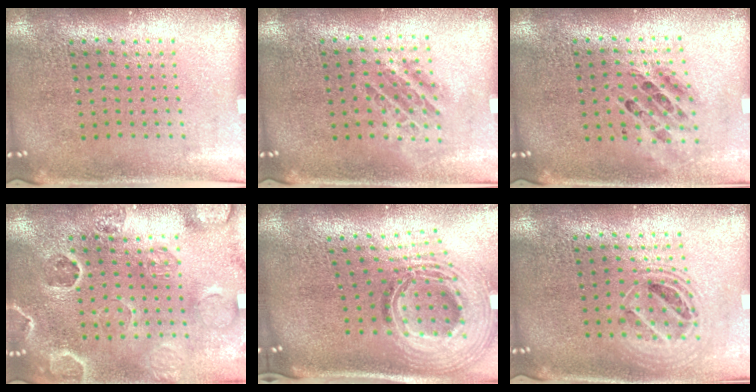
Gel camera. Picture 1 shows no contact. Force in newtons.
{"total": 1.1, "press": 1.0, "slide": 0.4}
{"total": 0.7, "press": 0.7, "slide": 0.2}
{"total": 2.6, "press": 2.5, "slide": 0.8}
{"total": 2.7, "press": 1.8, "slide": 2.0}
{"total": 1.6, "press": 1.4, "slide": 0.7}